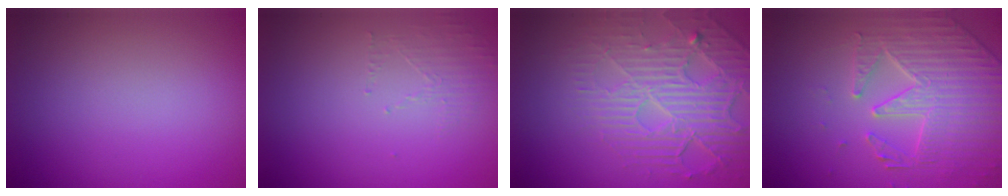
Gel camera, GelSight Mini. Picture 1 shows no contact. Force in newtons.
{"total": 1.4, "press": 0.4, "slide": 1.4}
{"total": 4.8, "press": 4.3, "slide": 2.1}
{"total": 4.3, "press": 4.2, "slide": 1.1}